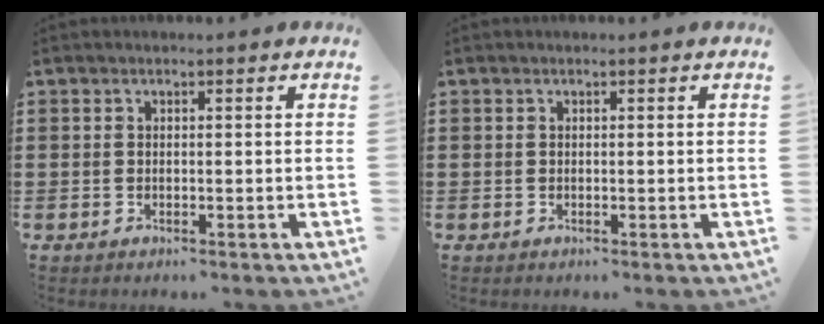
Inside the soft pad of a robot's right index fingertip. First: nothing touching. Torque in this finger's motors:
{"motor_torque": [0.31, -0.20, 0.02, 0.01]}